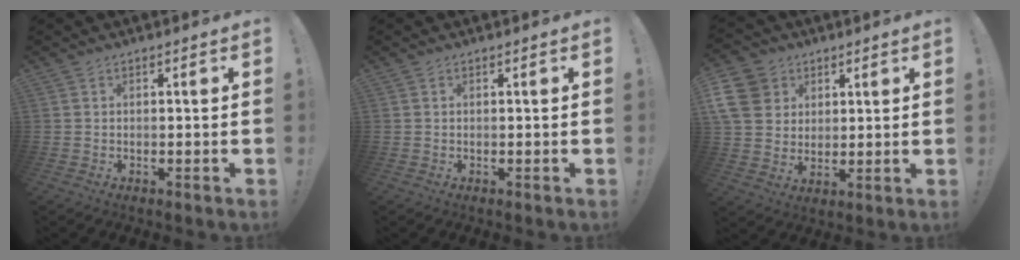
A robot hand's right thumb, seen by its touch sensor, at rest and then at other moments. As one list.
[{"total": 0.0}, {"total": 12.4, "force": [4.5, 10.4, 5.0], "torque": [-0.082, -0.018, 0.096]}]